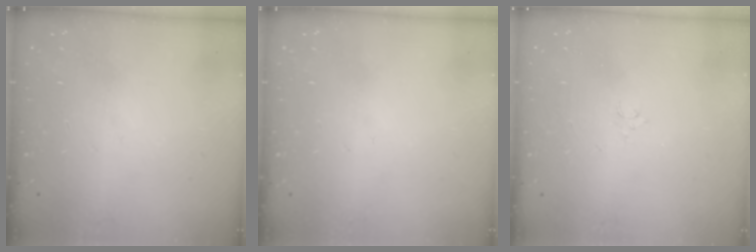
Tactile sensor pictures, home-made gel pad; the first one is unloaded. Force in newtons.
{"total": 0.0}
{"total": 2.4, "press": 2.4, "slide": 0.3}